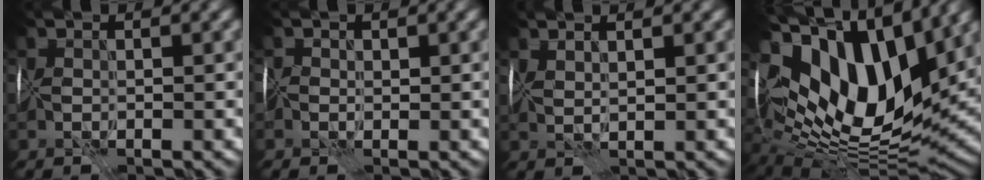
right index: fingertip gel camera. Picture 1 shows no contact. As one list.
[{"total": 1.2, "force": [0.1, 1.2, -0.2], "torque": [0.022, 0.018, -0.002]}, {"total": 2.1, "force": [1.9, -0.8, -0.3], "torque": [0.003, 0.008, 0.044]}, {"total": 16.3, "force": [6.8, 8.5, 12.2], "torque": [-0.243, 0.024, 0.119]}]